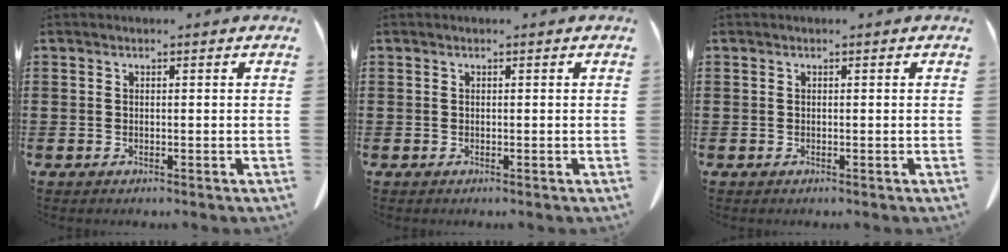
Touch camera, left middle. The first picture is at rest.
{"total": 0.0}
{"total": 0.0}